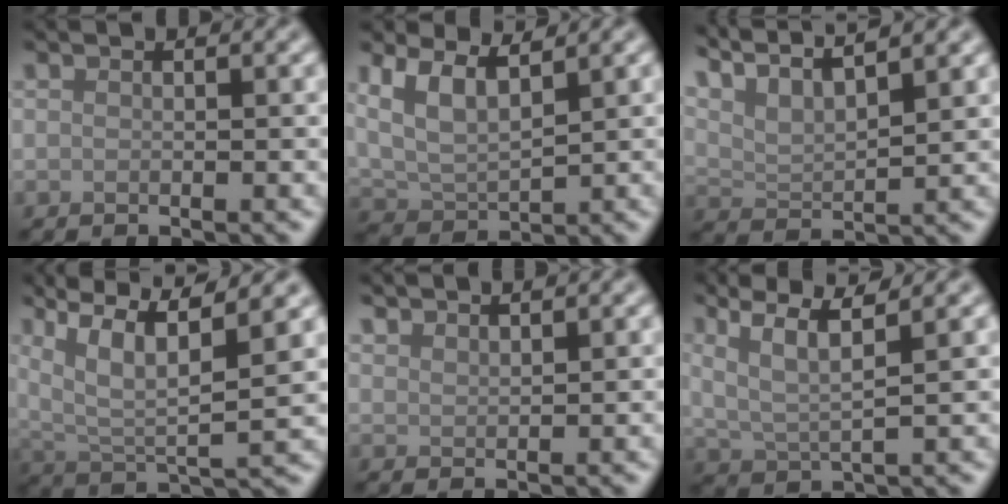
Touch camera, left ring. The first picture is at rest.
{"total": 4.9, "force": [2.8, 2.1, 3.4], "torque": [-0.078, 0.001, 0.056]}
{"total": 7.8, "force": [5.9, 2.0, 4.7], "torque": [-0.098, 0.023, 0.090]}
{"total": 9.8, "force": [5.5, 2.7, 7.7], "torque": [-0.157, 0.010, 0.102]}
{"total": 2.1, "force": [2.1, 0.1, 0.2], "torque": [0.001, 0.002, 0.036]}
{"total": 4.9, "force": [2.8, 1.2, 3.9], "torque": [-0.072, 0.006, 0.055]}